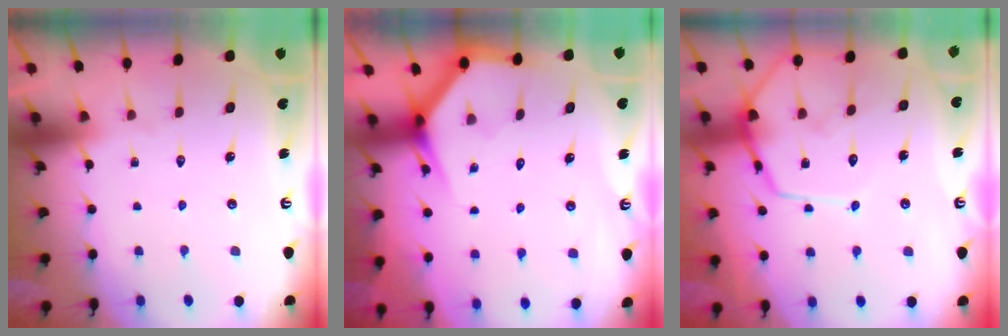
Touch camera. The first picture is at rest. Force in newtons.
{"total": 3.4, "press": 3.4, "slide": 0.2}
{"total": 11.3, "press": 11.3, "slide": 1.1}